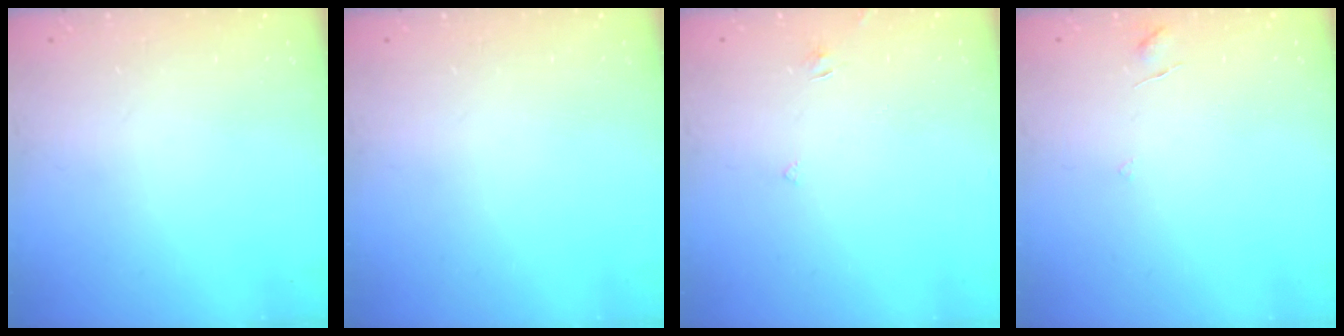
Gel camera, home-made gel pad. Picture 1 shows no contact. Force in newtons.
{"total": 0.0}
{"total": 2.5, "press": 2.5, "slide": 0.3}
{"total": 2.9, "press": 2.9, "slide": 0.2}